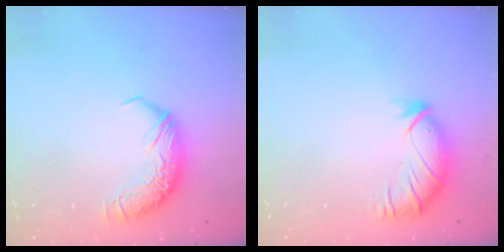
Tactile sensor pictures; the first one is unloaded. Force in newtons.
{"total": 2.9, "press": 2.3, "slide": 1.6}